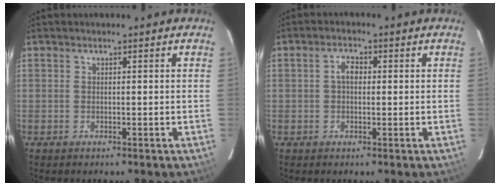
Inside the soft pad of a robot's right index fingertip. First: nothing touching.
{"total": 2.5, "force": [0.2, 1.7, 1.9], "torque": [-0.036, 0.010, 0.002]}